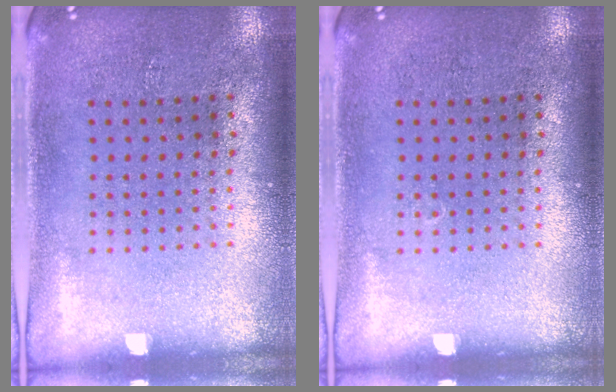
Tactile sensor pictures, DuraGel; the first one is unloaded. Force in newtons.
{"total": 0.0}